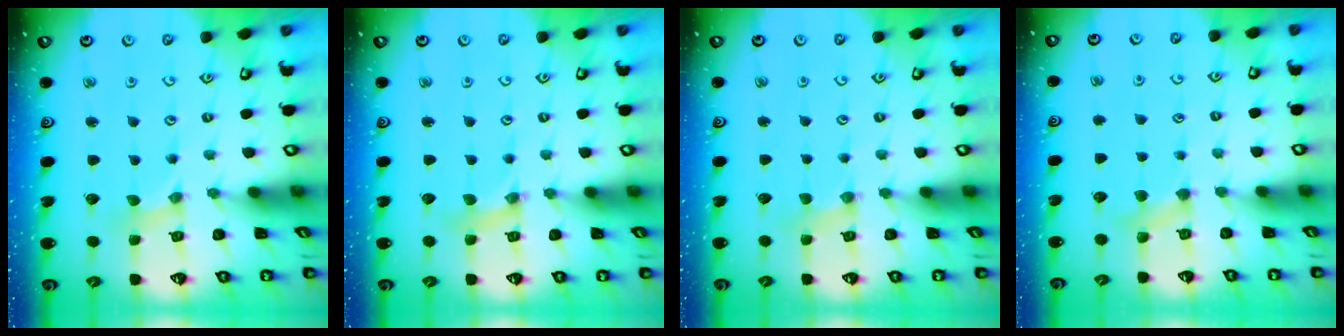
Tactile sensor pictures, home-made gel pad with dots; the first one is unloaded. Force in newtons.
{"total": 2.9, "press": 2.9, "slide": 0.3}
{"total": 2.2, "press": 2.1, "slide": 0.5}
{"total": 4.8, "press": 4.7, "slide": 0.7}